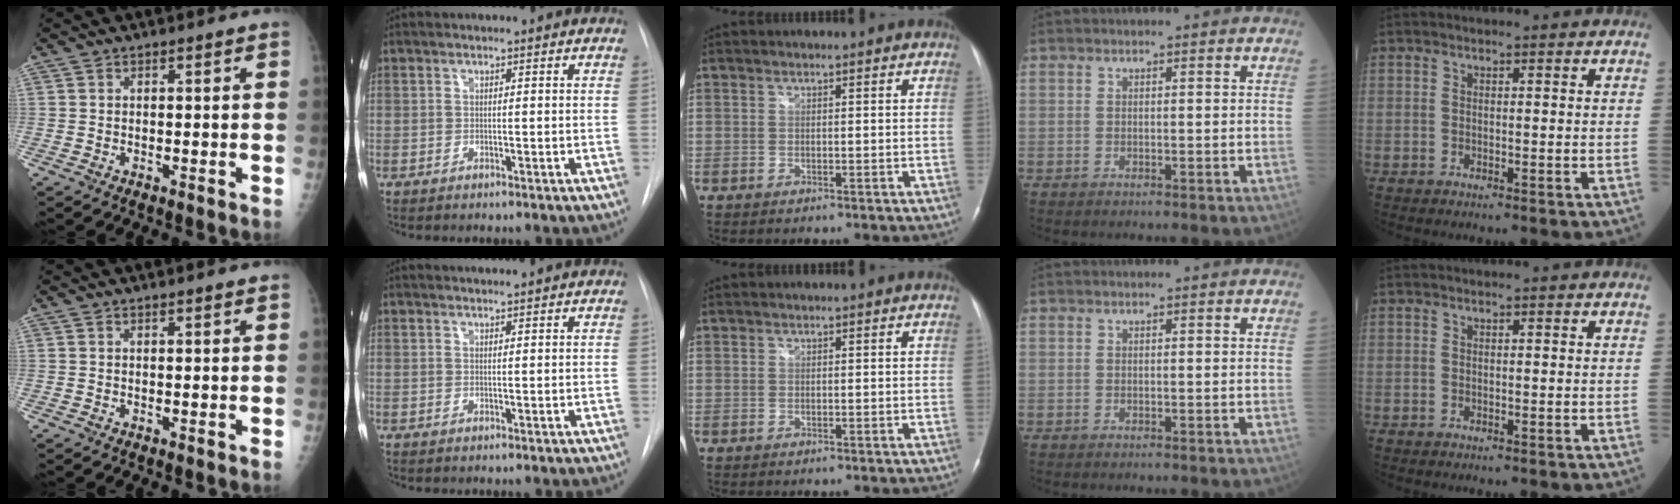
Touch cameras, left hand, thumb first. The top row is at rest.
{"thumb": {"total": 1.6, "force": [1.4, 0.0, 0.8], "torque": [-0.005, -0.001, 0.021]}, "index": {"total": 0.6, "force": [0.5, -0.3, 0.0], "torque": [0.001, 0.002, 0.015]}}